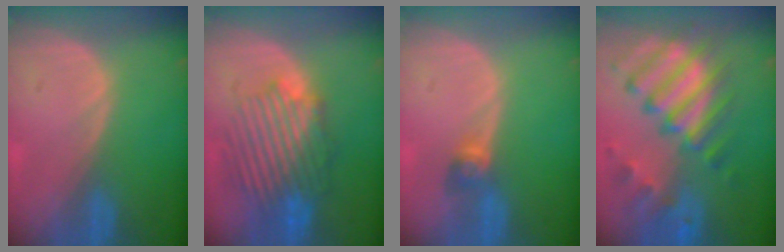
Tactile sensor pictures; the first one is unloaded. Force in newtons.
{"total": 9.5, "press": 9.3, "slide": 2.1}
{"total": 2.7, "press": 2.5, "slide": 0.9}
{"total": 11.4, "press": 9.9, "slide": 5.7}